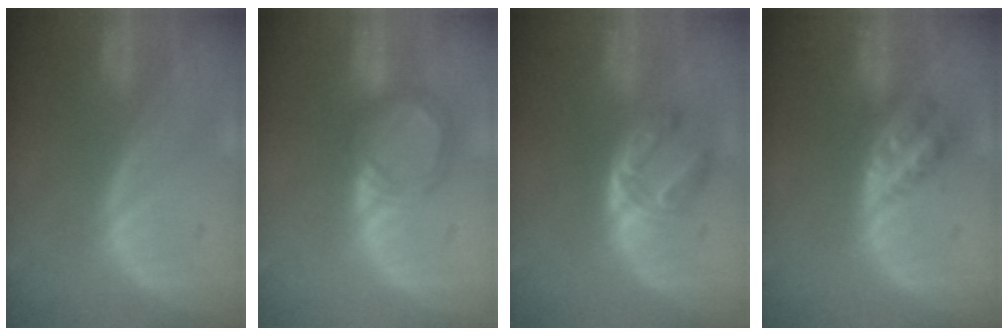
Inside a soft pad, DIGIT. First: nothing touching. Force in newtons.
{"total": 4.5, "press": 4.5, "slide": 0.4}
{"total": 6.0, "press": 4.9, "slide": 3.5}
{"total": 4.6, "press": 4.1, "slide": 2.2}